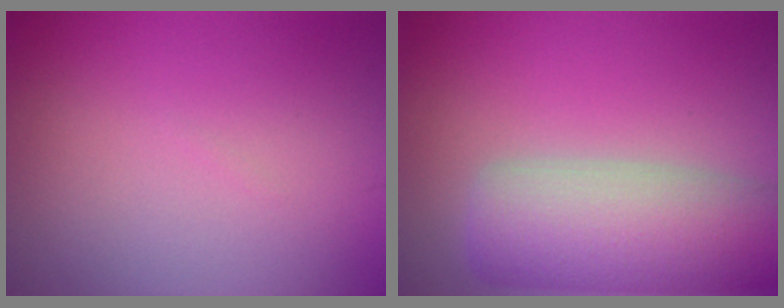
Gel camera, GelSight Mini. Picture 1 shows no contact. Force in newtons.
{"total": 8.6, "press": 8.6, "slide": 0.8}